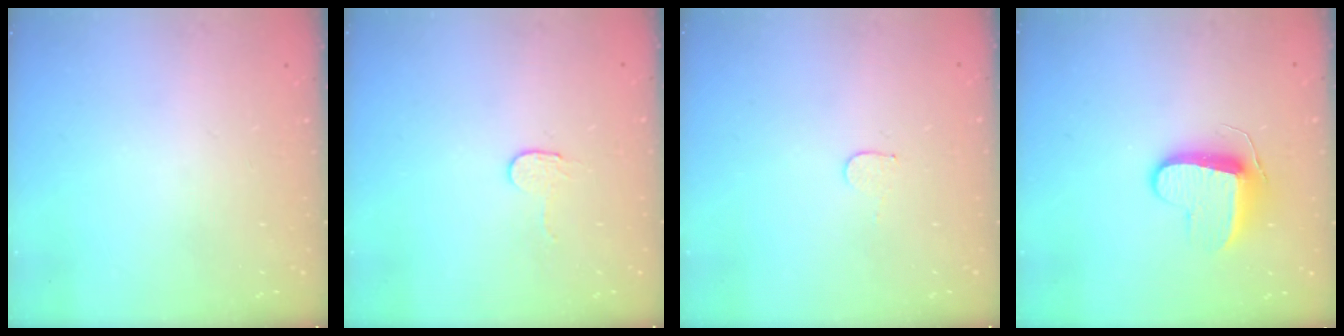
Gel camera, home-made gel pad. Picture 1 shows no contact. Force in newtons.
{"total": 2.7, "press": 2.7, "slide": 0.2}
{"total": 3.4, "press": 3.4, "slide": 0.2}
{"total": 9.4, "press": 9.4, "slide": 0.5}